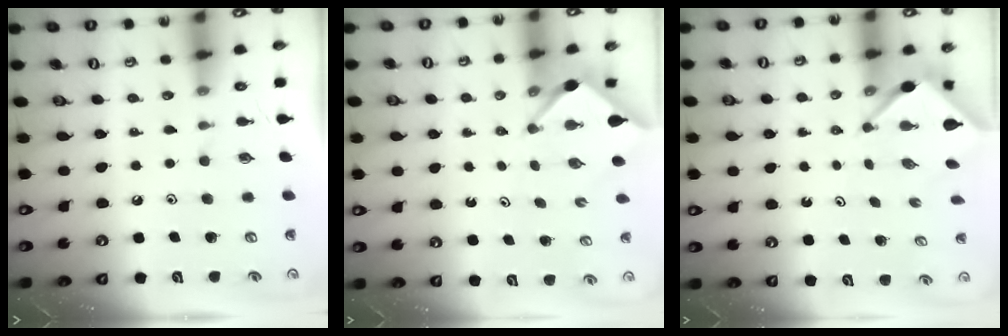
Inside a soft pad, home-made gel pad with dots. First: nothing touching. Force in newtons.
{"total": 2.6, "press": 2.6, "slide": 0.3}
{"total": 3.1, "press": 3.1, "slide": 0.2}